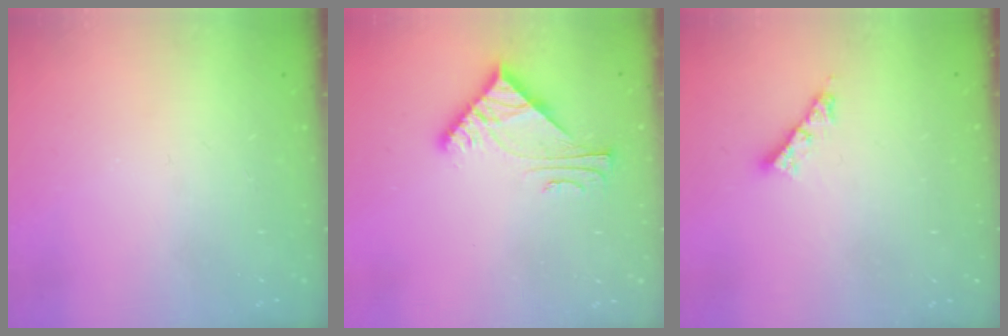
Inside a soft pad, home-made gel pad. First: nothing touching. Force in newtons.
{"total": 5.8, "press": 5.7, "slide": 0.6}
{"total": 4.1, "press": 4.0, "slide": 0.3}